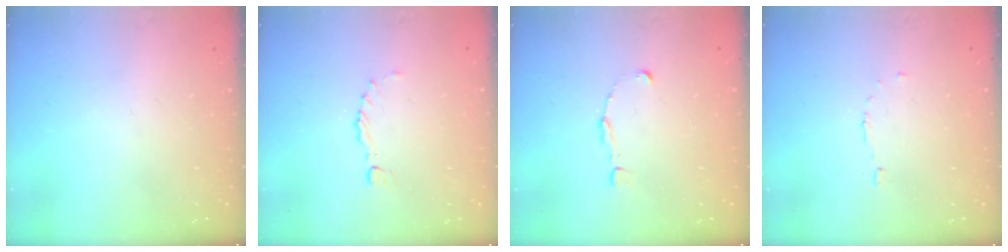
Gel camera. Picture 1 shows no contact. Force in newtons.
{"total": 0.0}
{"total": 0.9, "press": 0.9, "slide": 0.0}
{"total": 3.4, "press": 3.4, "slide": 0.4}